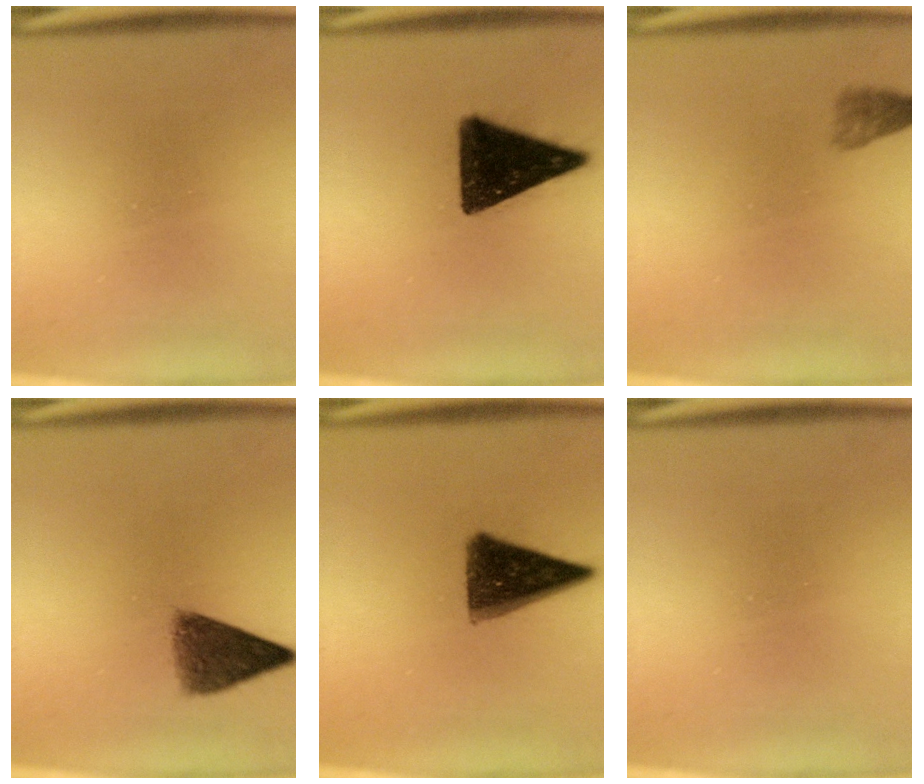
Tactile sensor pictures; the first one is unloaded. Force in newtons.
{"total": 14.2}
{"total": 2.4}
{"total": 6.3}
{"total": 11.5}
{"total": 0.0}